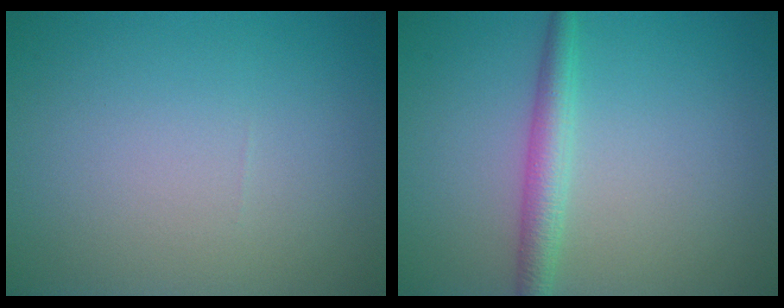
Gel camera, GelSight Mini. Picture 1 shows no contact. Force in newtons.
{"total": 2.6, "press": 2.6, "slide": 0.0}